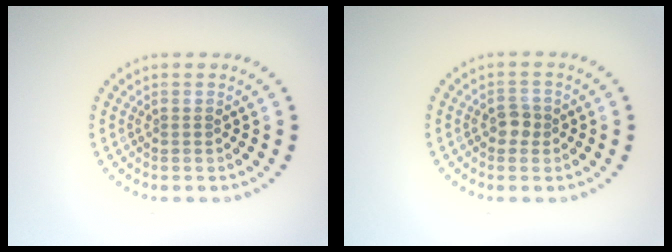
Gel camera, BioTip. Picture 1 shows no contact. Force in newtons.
{"total": 1.6, "press": 1.6, "slide": 0.5}